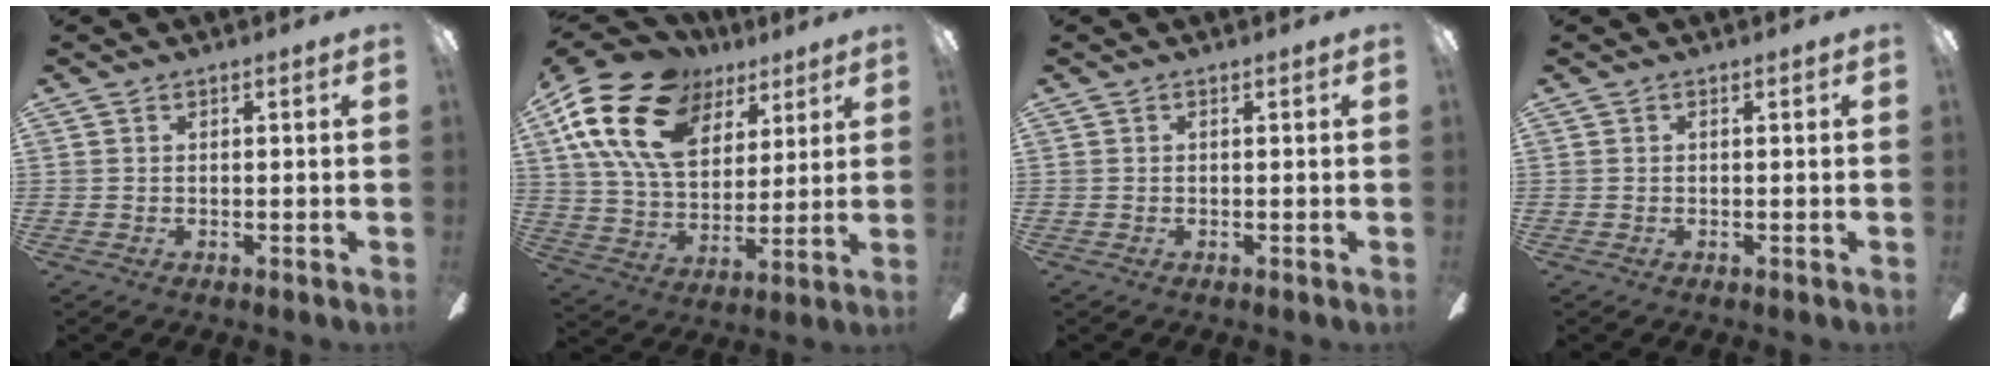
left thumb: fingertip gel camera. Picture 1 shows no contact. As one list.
[{"total": 22.0, "force": [11.1, 14.0, 12.9], "torque": [-0.257, -0.039, 0.201]}, {"total": 0.0}, {"total": 0.0}]